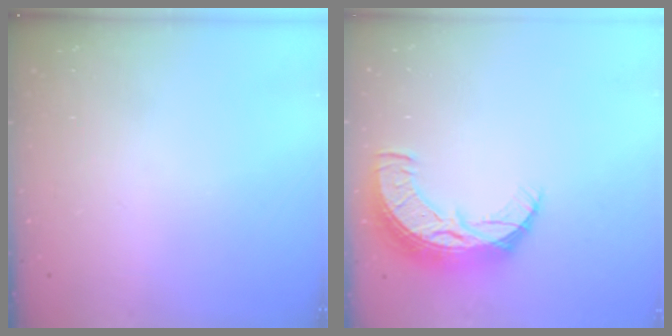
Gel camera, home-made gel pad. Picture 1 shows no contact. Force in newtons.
{"total": 11.2, "press": 11.1, "slide": 0.9}